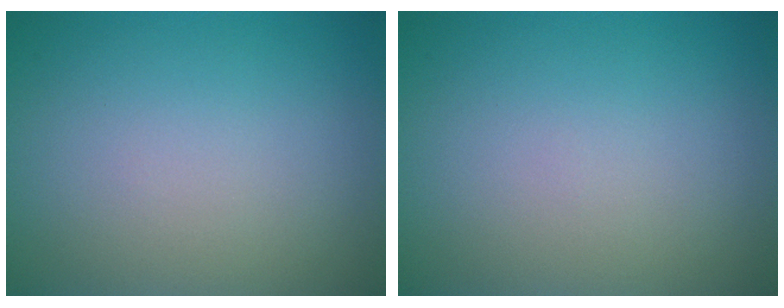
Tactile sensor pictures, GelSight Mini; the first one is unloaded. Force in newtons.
{"total": 0.0}